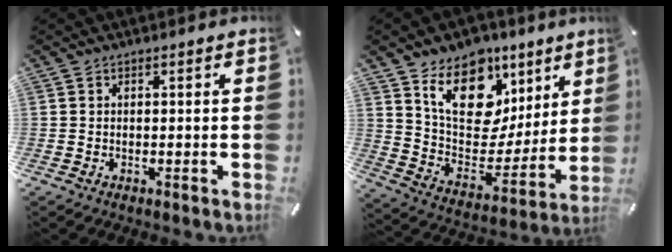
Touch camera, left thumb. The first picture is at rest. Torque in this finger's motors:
{"motor_torque": [0.96, 0.67, 1.70, -1.07, 0.42]}